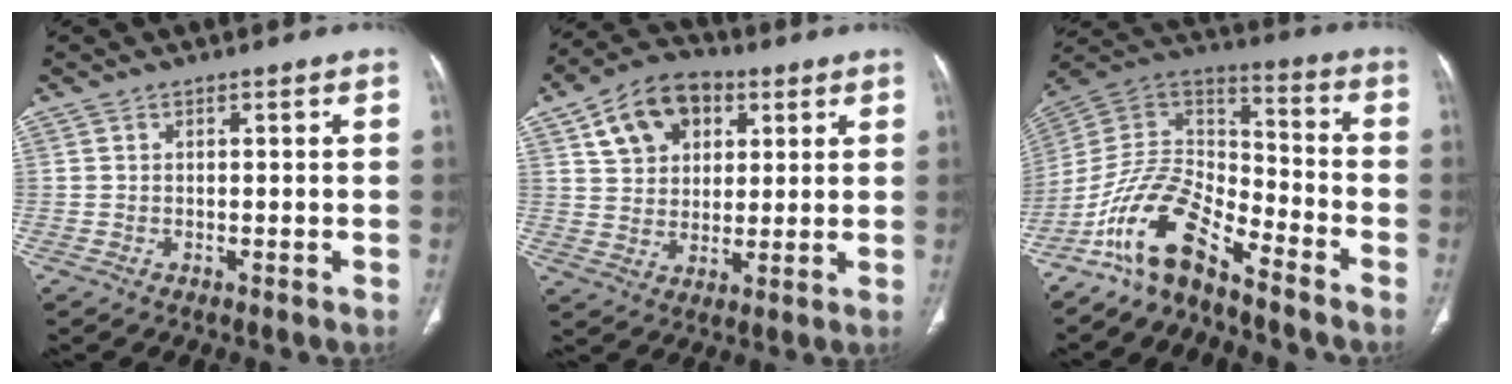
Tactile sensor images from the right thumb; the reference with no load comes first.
{"total": 12.7, "force": [5.3, 9.0, 7.2], "torque": [-0.092, -0.003, 0.087]}
{"total": 14.3, "force": [-10.6, 5.1, 8.1], "torque": [-0.142, 0.093, -0.207]}